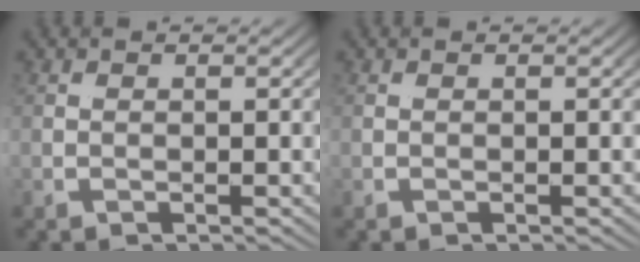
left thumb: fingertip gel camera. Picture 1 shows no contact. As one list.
[{"total": 0.0}]